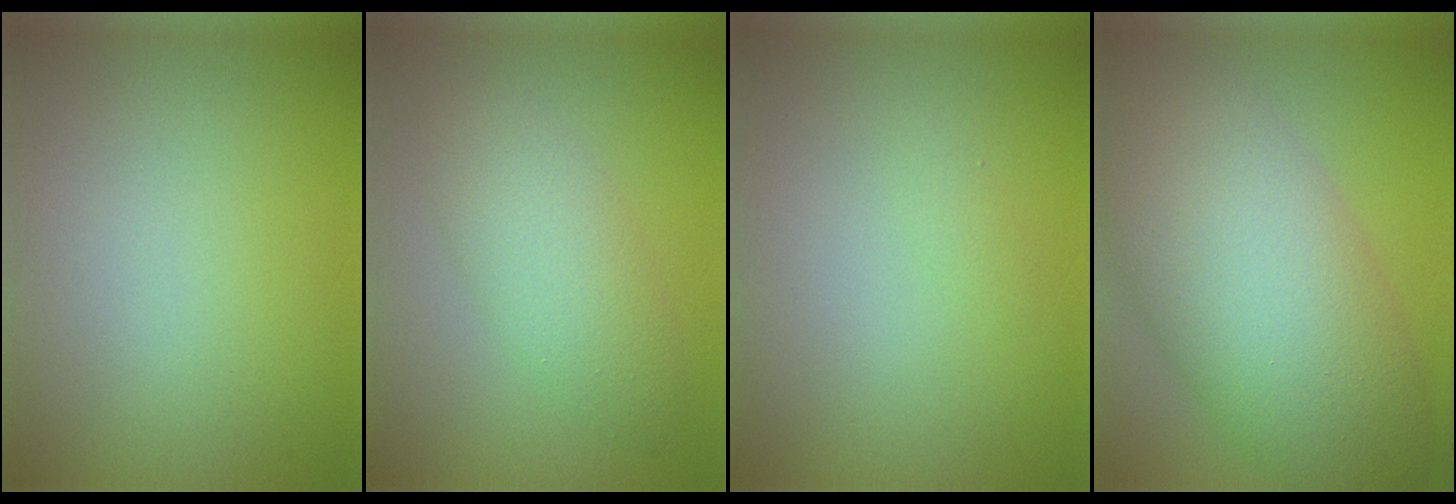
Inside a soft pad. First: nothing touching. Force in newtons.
{"total": 3.8, "press": 3.8, "slide": 0.1}
{"total": 0.5, "press": 0.5, "slide": 0.0}
{"total": 11.8, "press": 11.8, "slide": 0.2}